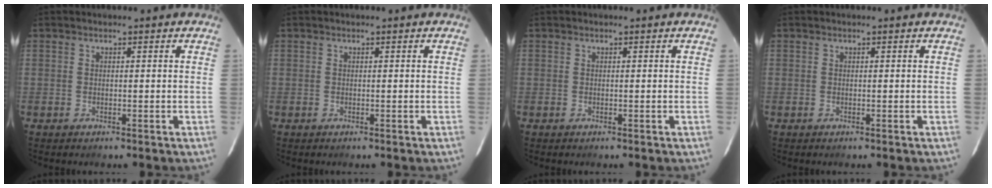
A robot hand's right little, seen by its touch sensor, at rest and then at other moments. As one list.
[{"total": 0.0}, {"total": 0.0}, {"total": 0.0}]